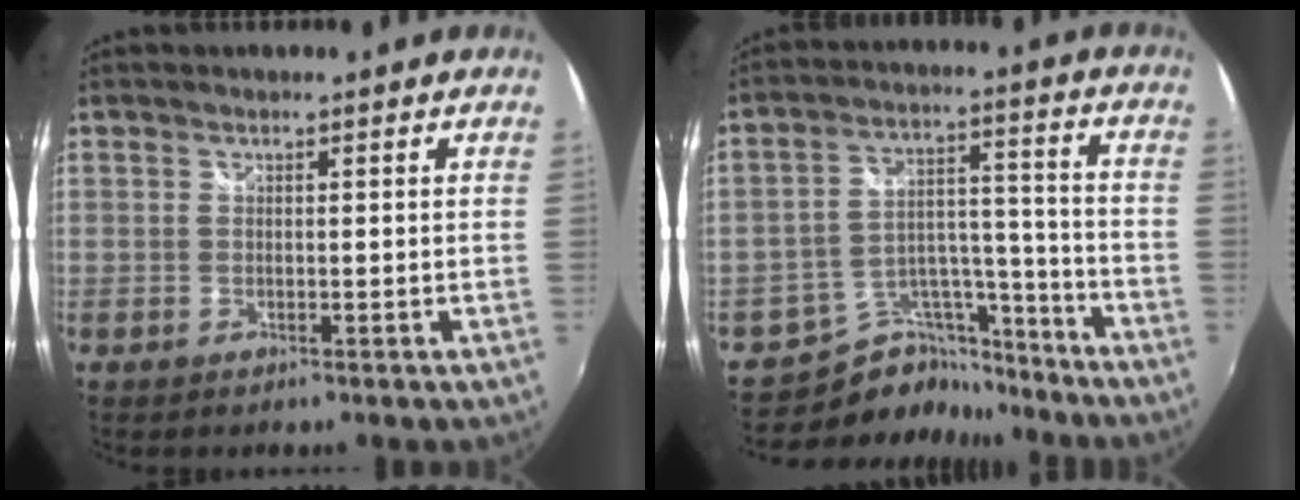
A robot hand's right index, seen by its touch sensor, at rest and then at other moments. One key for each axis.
{"total": 12.9, "fx": -11.3, "fy": 6.1, "fz": 1.4, "tx": -0.022, "ty": 0.060, "tz": -0.178}